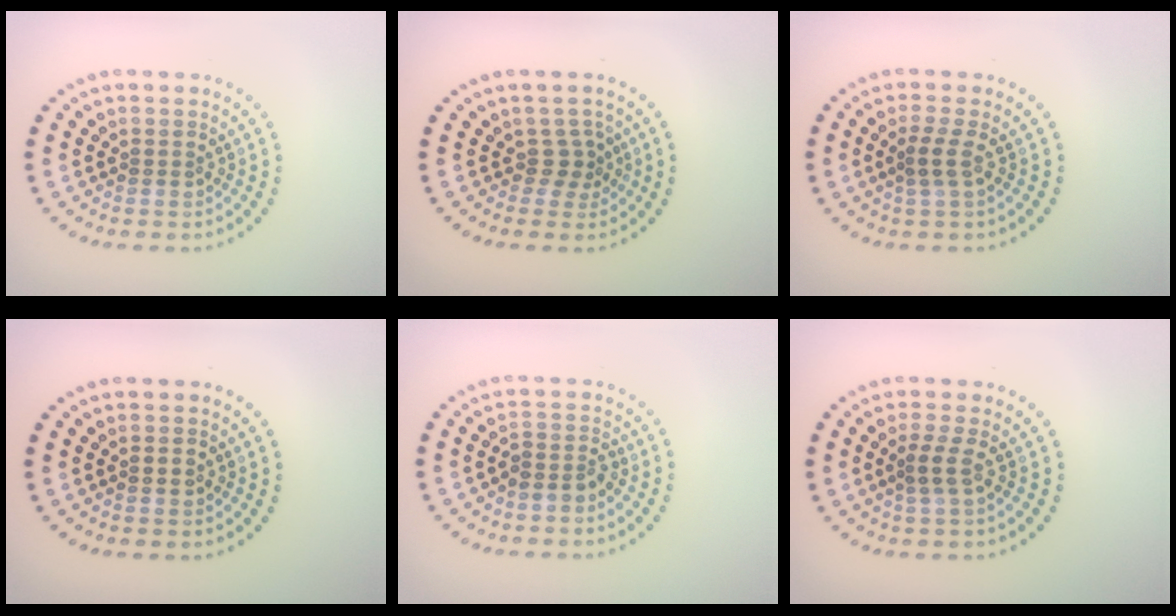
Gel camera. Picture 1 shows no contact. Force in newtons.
{"total": 1.8, "press": 1.2, "slide": 1.3}
{"total": 1.5, "press": 1.3, "slide": 0.9}
{"total": 1.1, "press": 1.1, "slide": 0.1}
{"total": 1.9, "press": 1.6, "slide": 1.1}
{"total": 1.5, "press": 1.3, "slide": 0.9}